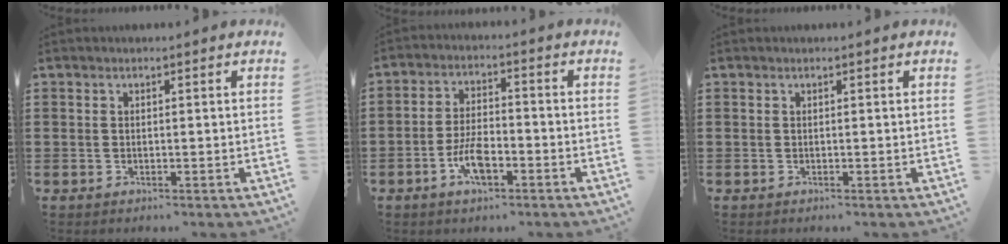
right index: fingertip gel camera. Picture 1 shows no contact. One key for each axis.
{"total": 6.0, "fx": -2.7, "fy": 2.5, "fz": 4.7, "tx": -0.104, "ty": 0.000, "tz": -0.054}
{"total": 0.0}